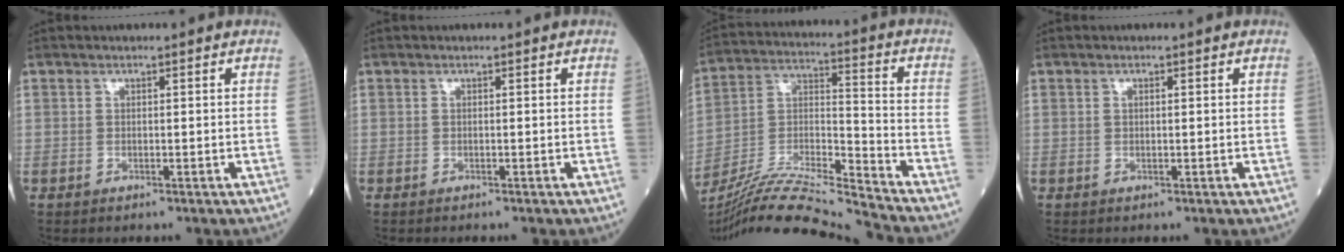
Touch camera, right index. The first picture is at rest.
{"total": 0.0}
{"total": 17.6, "force": [-16.5, -2.1, 5.7], "torque": [-0.106, 0.005, -0.295]}
{"total": 0.5, "force": [0.1, 0.2, 0.5], "torque": [-0.012, 0.000, 0.003]}